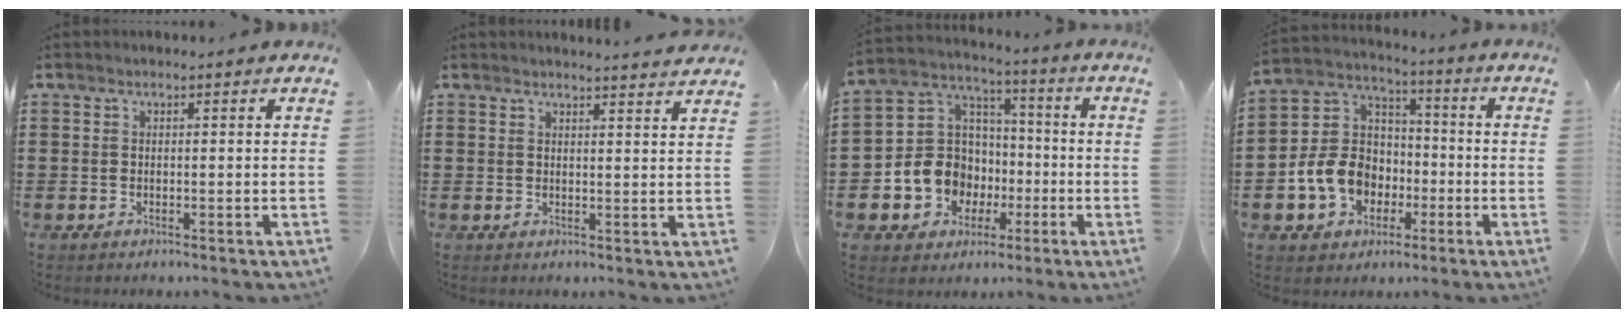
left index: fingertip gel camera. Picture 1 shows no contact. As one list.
[{"total": 2.2, "force": [2.2, -0.3, 0.2], "torque": [-0.009, -0.006, 0.041]}, {"total": 9.8, "force": [-2.9, 9.1, 2.4], "torque": [-0.100, 0.010, -0.051]}, {"total": 11.0, "force": [-3.5, 9.2, 5.0], "torque": [-0.154, 0.023, -0.070]}]